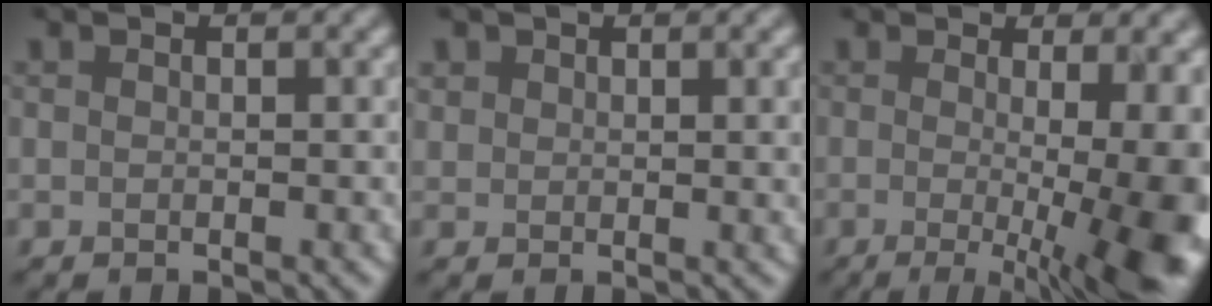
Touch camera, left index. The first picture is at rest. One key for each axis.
{"total": 2.2, "fx": 1.2, "fy": 1.4, "fz": 1.3, "tx": -0.024, "ty": 0.000, "tz": 0.022}
{"total": 13.9, "fx": -1.6, "fy": 4.5, "fz": 13.0, "tx": -0.116, "ty": -0.007, "tz": -0.019}